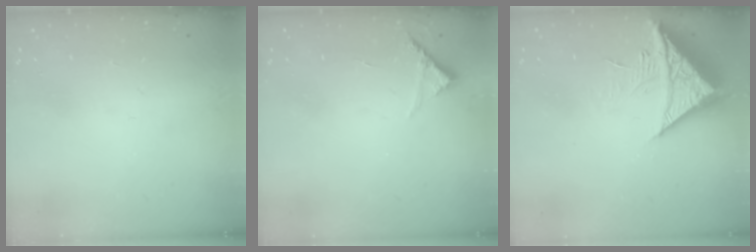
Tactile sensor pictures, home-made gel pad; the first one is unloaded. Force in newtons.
{"total": 5.0, "press": 5.0, "slide": 0.4}
{"total": 10.5, "press": 10.5, "slide": 1.0}